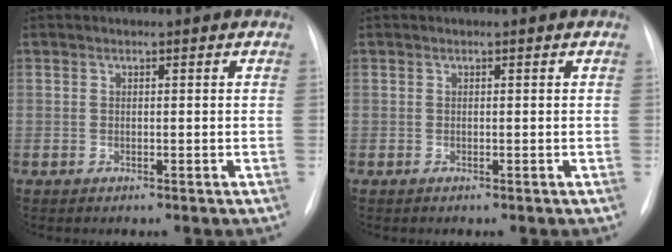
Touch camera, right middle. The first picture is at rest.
{"total": 0.0}